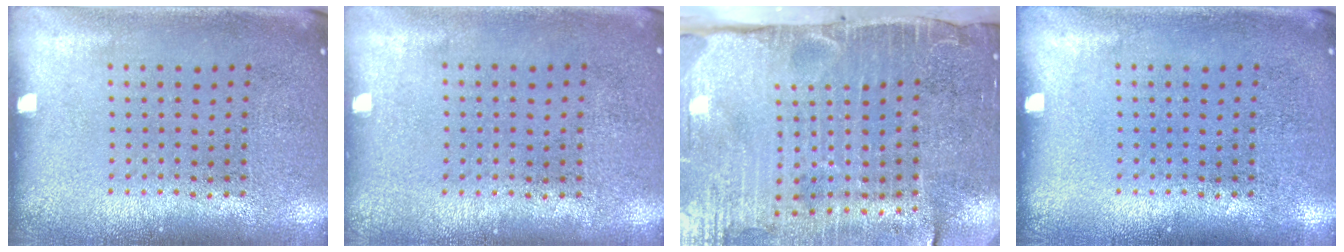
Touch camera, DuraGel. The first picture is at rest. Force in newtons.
{"total": 0.0}
{"total": 4.7, "press": 3.8, "slide": 2.7}
{"total": 0.0}